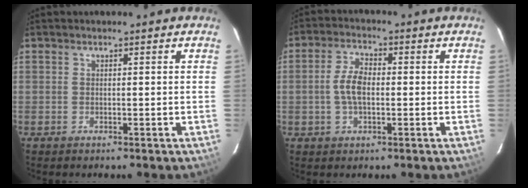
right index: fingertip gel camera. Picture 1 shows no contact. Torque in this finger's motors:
{"motor_torque": [0.52, 0.11, 0.34, 0.07]}